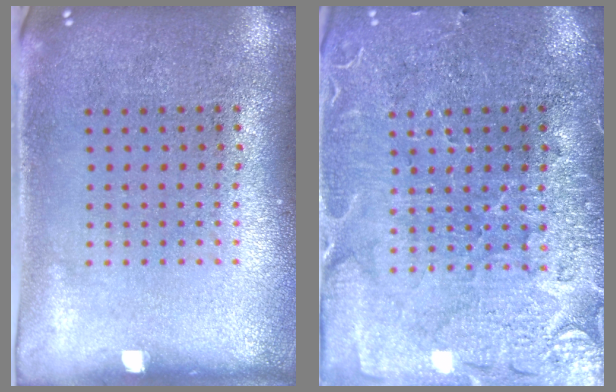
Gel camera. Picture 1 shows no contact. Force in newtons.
{"total": 3.6, "press": 3.4, "slide": 1.2}